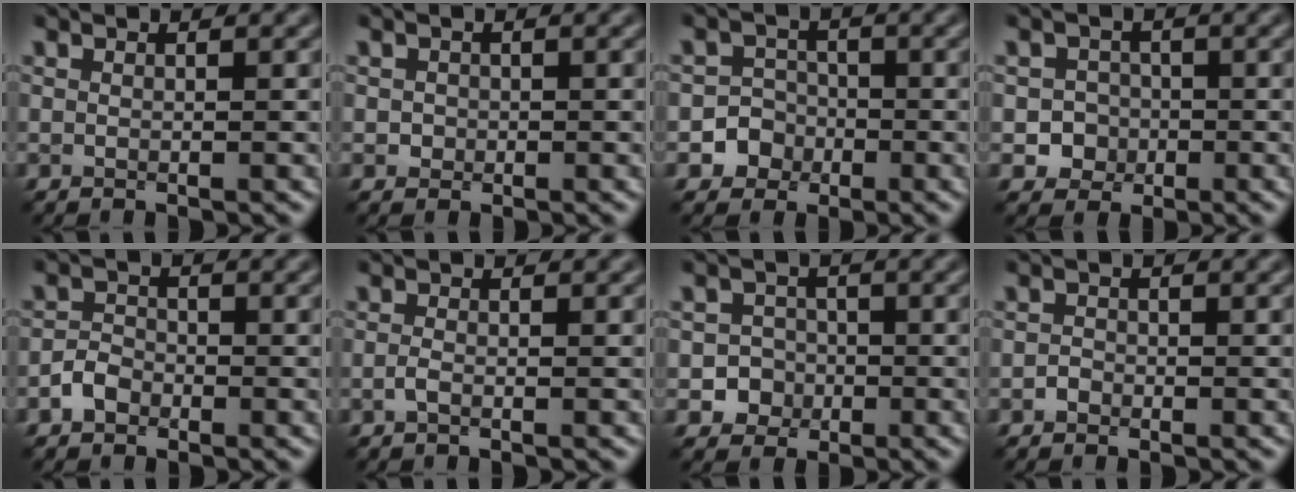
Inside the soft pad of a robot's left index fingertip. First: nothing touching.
{"total": 0.9, "force": [-0.1, 0.8, 0.2], "torque": [0.004, -0.003, -0.003]}
{"total": 3.6, "force": [-1.5, 3.3, 0.3], "torque": [0.033, 0.004, -0.039]}
{"total": 2.8, "force": [-0.9, 2.6, 0.5], "torque": [0.017, 0.002, -0.022]}
{"total": 1.8, "force": [-1.1, 1.3, 0.7], "torque": [-0.009, 0.006, -0.024]}
{"total": 0.8, "force": [-0.4, 0.3, 0.6], "torque": [-0.016, -0.001, -0.010]}
{"total": 3.2, "force": [-1.2, 2.9, 0.4], "torque": [0.029, 0.002, -0.029]}
{"total": 0.8, "force": [-0.5, 0.6, 0.2], "torque": [-0.001, 0.000, -0.010]}